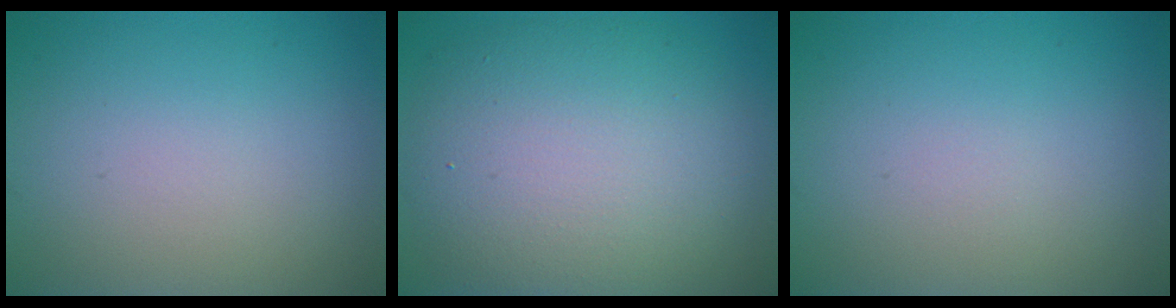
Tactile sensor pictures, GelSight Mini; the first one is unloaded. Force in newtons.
{"total": 10.1, "press": 10.1, "slide": 0.5}
{"total": 0.0}